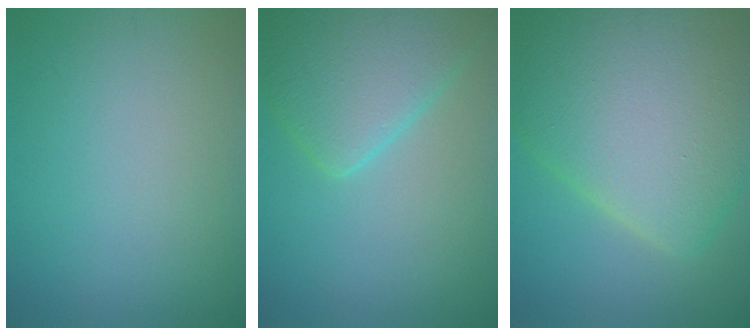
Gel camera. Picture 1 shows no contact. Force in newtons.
{"total": 6.4, "press": 6.4, "slide": 0.4}
{"total": 12.7, "press": 12.7, "slide": 0.6}